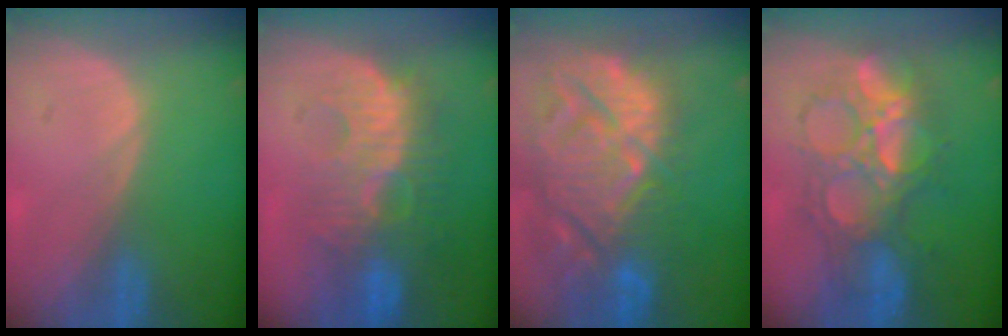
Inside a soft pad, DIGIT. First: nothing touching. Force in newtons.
{"total": 10.0, "press": 9.6, "slide": 2.7}
{"total": 15.1, "press": 12.9, "slide": 7.7}
{"total": 9.1, "press": 9.1, "slide": 0.6}